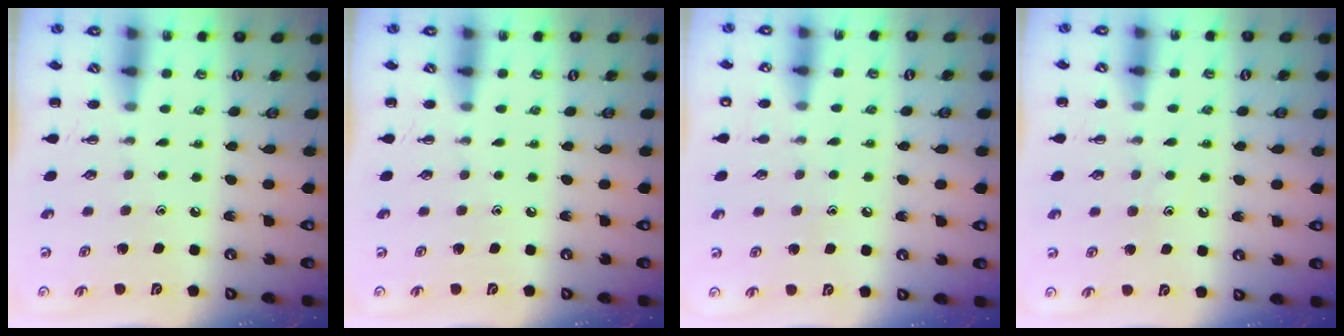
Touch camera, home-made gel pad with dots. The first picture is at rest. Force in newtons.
{"total": 0.0}
{"total": 6.6, "press": 6.4, "slide": 1.6}
{"total": 6.4, "press": 6.3, "slide": 1.1}